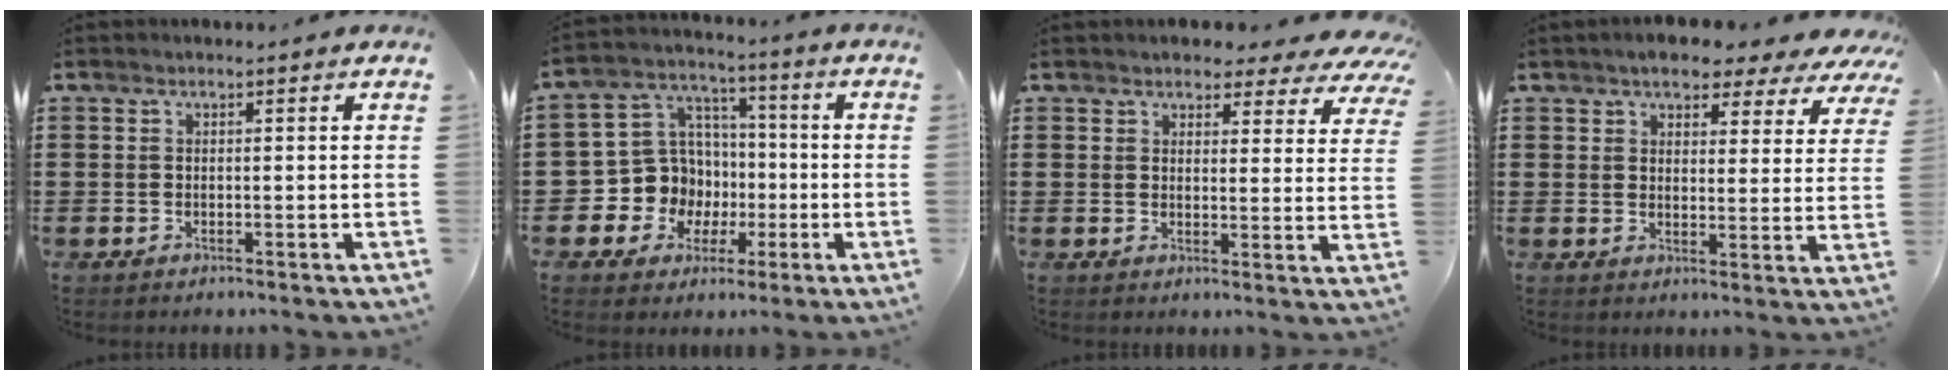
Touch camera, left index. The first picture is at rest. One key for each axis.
{"total": 9.6, "fx": -1.2, "fy": 9.4, "fz": 1.9, "tx": -0.090, "ty": 0.000, "tz": -0.013}
{"total": 4.1, "fx": 3.7, "fy": 1.3, "fz": 1.0, "tx": -0.020, "ty": -0.018, "tz": 0.063}
{"total": 5.1, "fx": 4.6, "fy": 1.5, "fz": 1.5, "tx": -0.045, "ty": -0.016, "tz": 0.078}